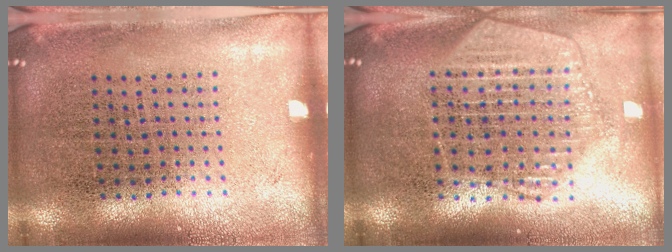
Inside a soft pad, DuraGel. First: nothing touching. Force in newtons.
{"total": 2.1, "press": 1.9, "slide": 0.9}